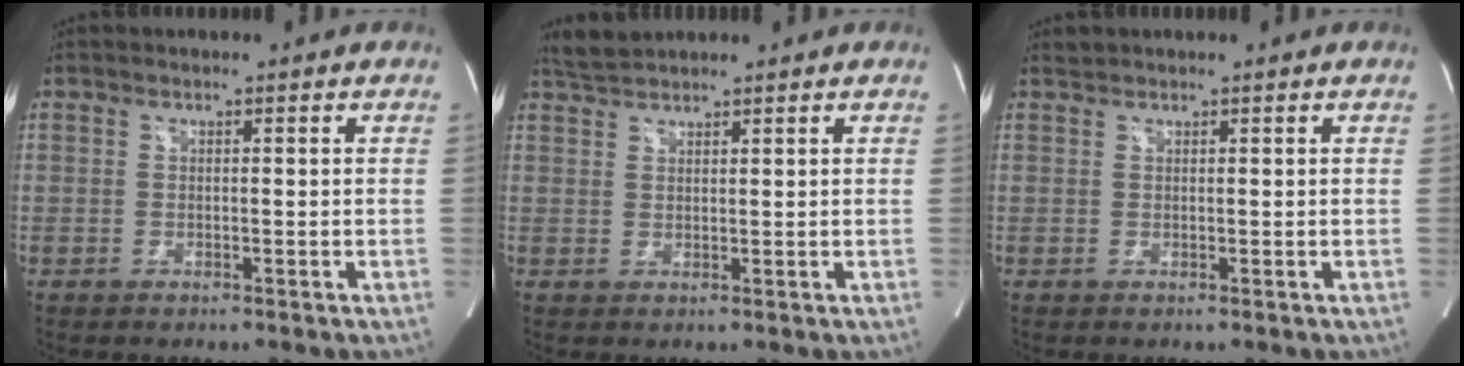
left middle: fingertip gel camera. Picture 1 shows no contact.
{"total": 2.7, "force": [2.6, 0.0, 0.3], "torque": [-0.017, 0.013, 0.057]}
{"total": 0.7, "force": [0.6, 0.0, -0.1], "torque": [-0.007, 0.007, 0.015]}